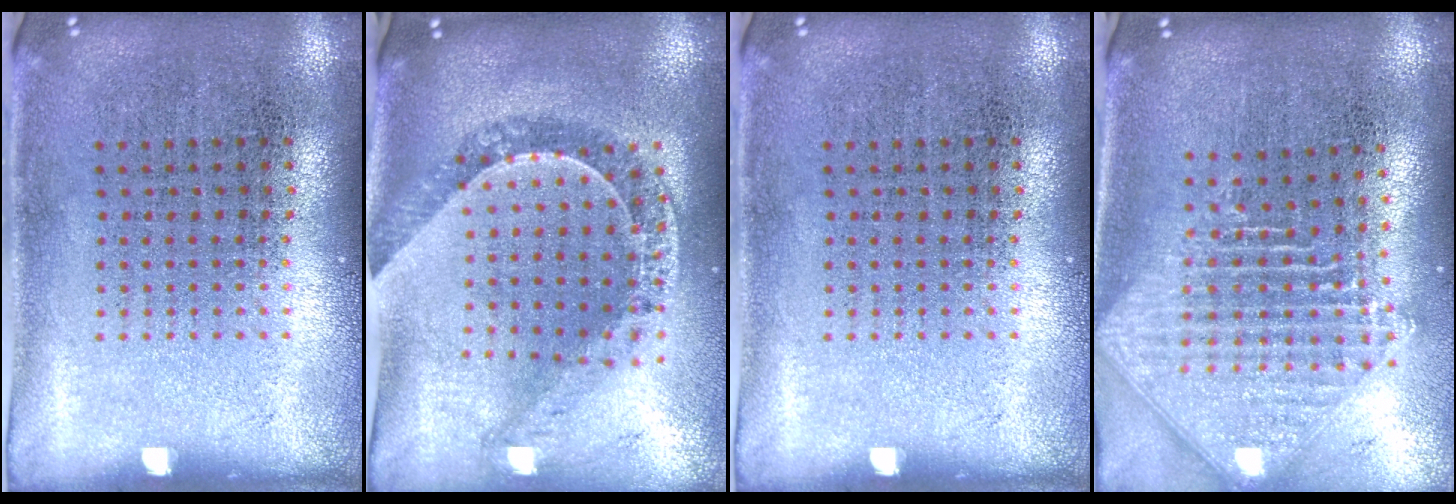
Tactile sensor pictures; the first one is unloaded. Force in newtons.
{"total": 1.1, "press": 1.1, "slide": 0.2}
{"total": 0.0}
{"total": 2.4, "press": 1.8, "slide": 1.6}